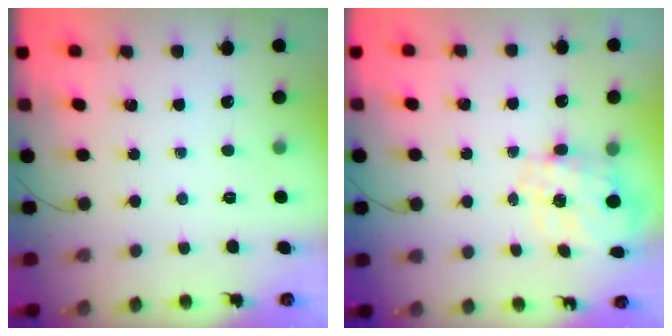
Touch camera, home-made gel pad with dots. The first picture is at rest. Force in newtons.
{"total": 7.9, "press": 7.8, "slide": 1.0}